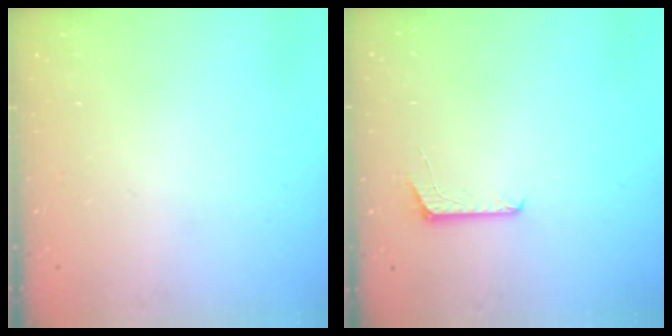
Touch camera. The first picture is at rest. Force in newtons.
{"total": 6.1, "press": 6.1, "slide": 0.6}